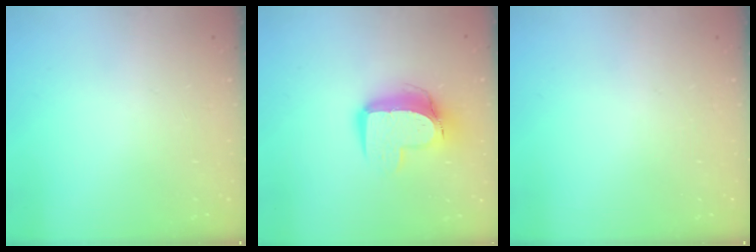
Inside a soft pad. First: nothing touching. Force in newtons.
{"total": 12.2, "press": 12.1, "slide": 1.2}
{"total": 0.0}